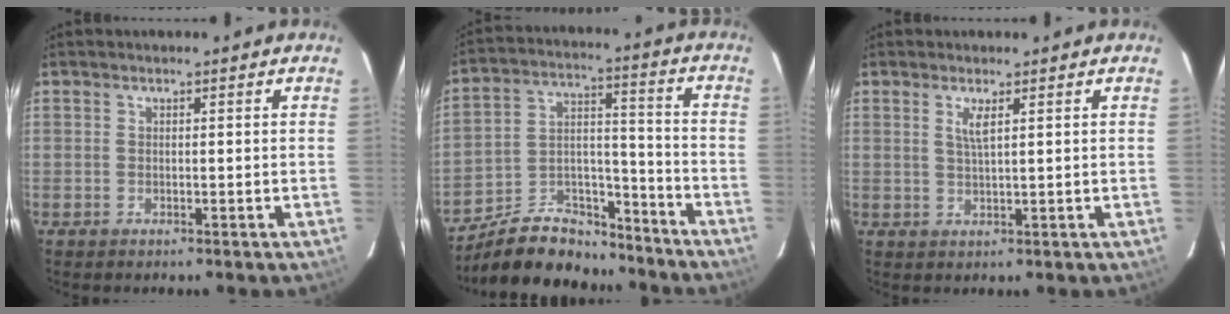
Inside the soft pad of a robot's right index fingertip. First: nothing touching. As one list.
[{"total": 16.1, "force": [-12.9, 7.4, 6.1], "torque": [-0.124, 0.047, -0.200]}, {"total": 2.3, "force": [1.1, 0.1, 2.0], "torque": [-0.039, -0.003, 0.020]}]